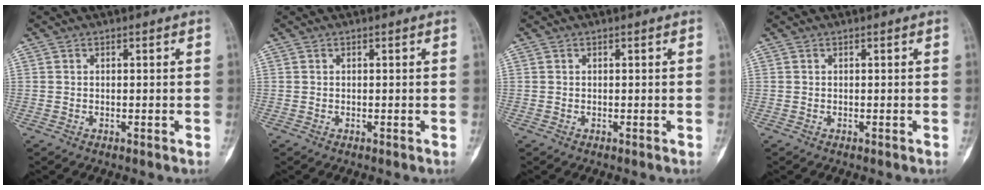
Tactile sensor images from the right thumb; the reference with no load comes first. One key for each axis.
{"total": 0.0}
{"total": 0.0}
{"total": 0.0}